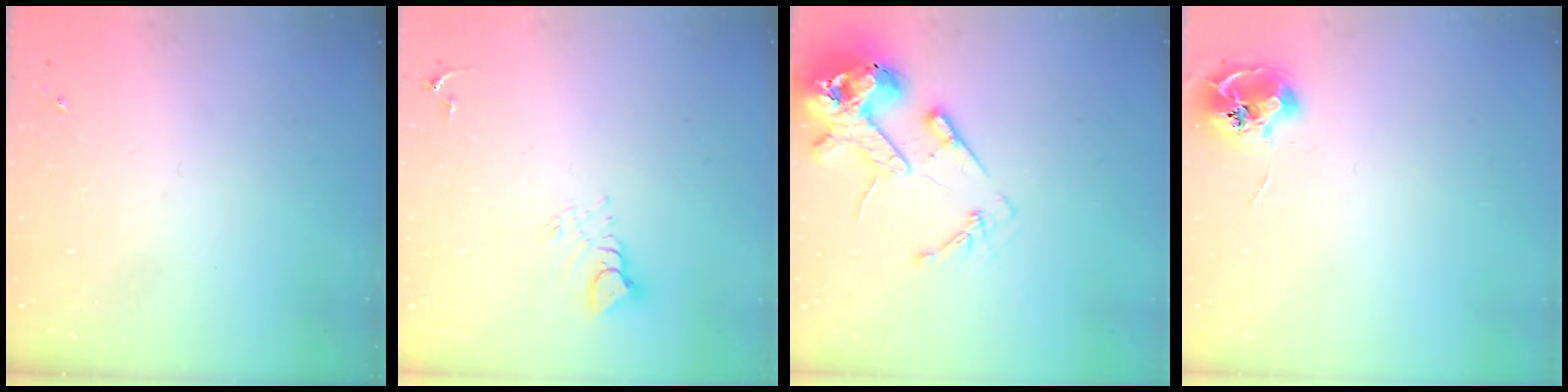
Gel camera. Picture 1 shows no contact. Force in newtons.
{"total": 5.3, "press": 5.3, "slide": 0.3}
{"total": 14.8, "press": 14.6, "slide": 2.1}
{"total": 9.0, "press": 8.9, "slide": 0.8}